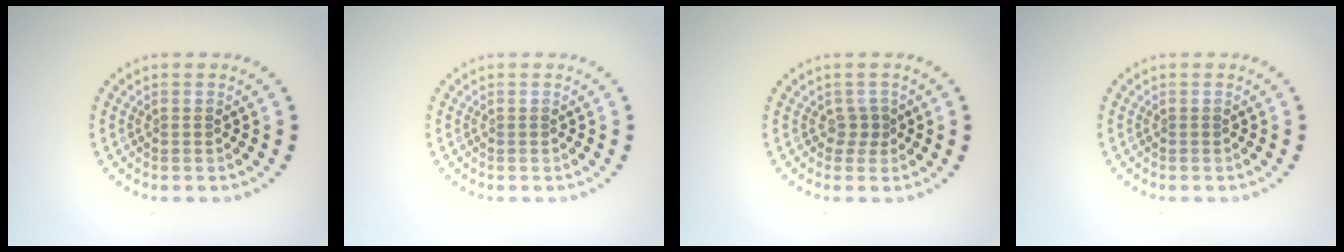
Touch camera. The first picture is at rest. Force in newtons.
{"total": 0.0}
{"total": 1.3, "press": 0.9, "slide": 0.9}
{"total": 0.0}